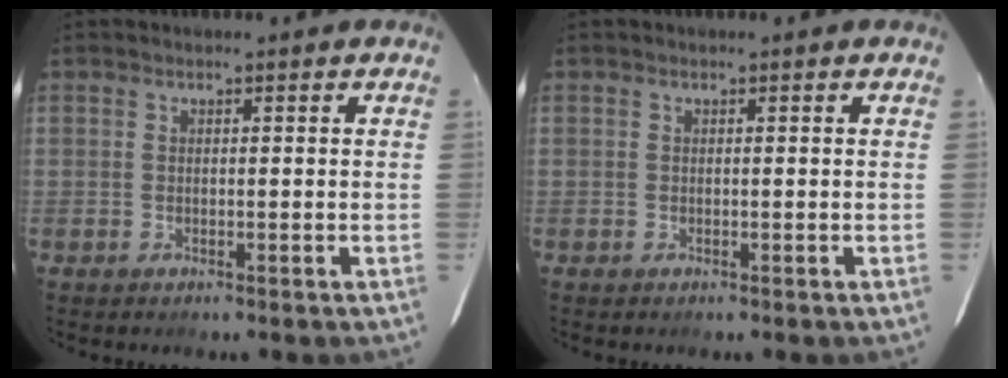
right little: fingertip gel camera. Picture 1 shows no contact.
{"total": 0.0}